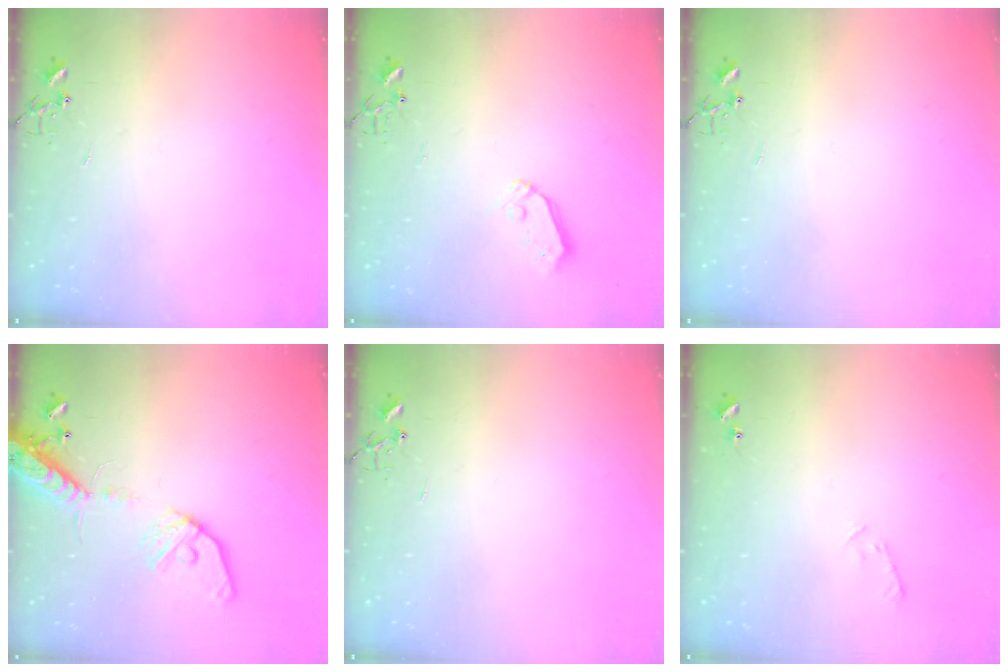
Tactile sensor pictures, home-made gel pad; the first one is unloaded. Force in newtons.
{"total": 6.1, "press": 6.0, "slide": 0.4}
{"total": 0.0}
{"total": 14.1, "press": 13.8, "slide": 3.0}
{"total": 0.0}
{"total": 5.3, "press": 5.2, "slide": 0.9}